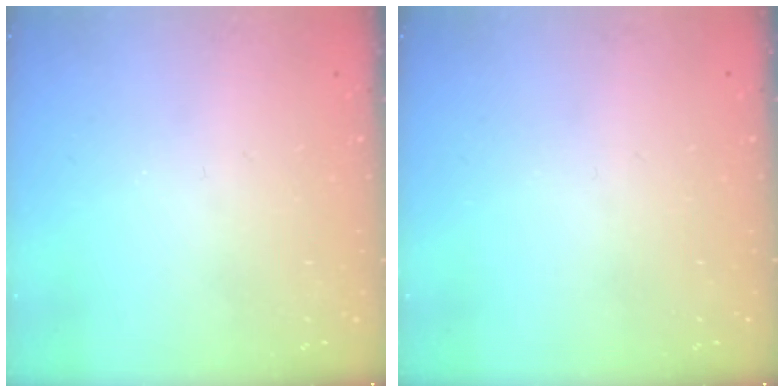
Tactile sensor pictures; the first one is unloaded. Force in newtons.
{"total": 0.0}